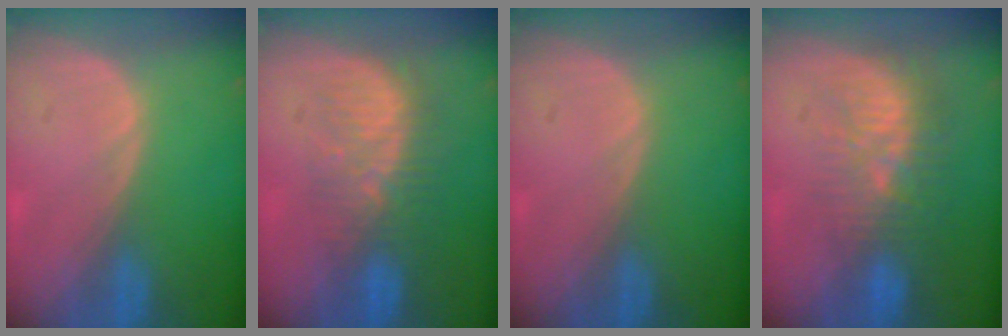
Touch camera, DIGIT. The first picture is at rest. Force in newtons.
{"total": 8.3, "press": 7.8, "slide": 2.8}
{"total": 0.0}
{"total": 9.6, "press": 8.9, "slide": 3.6}